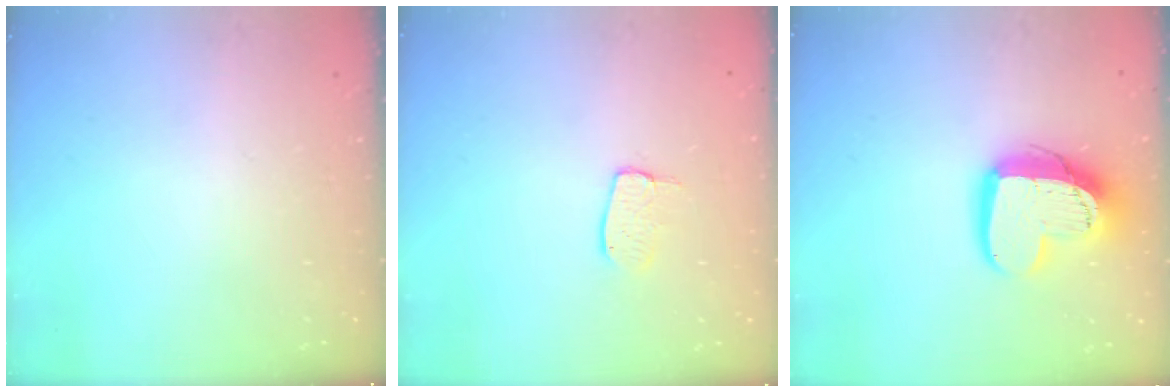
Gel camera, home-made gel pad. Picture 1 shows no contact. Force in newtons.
{"total": 5.5, "press": 5.5, "slide": 0.3}
{"total": 14.7, "press": 14.6, "slide": 1.2}